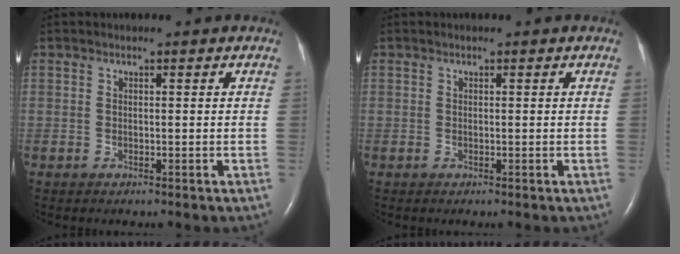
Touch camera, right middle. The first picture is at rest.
{"total": 0.0}